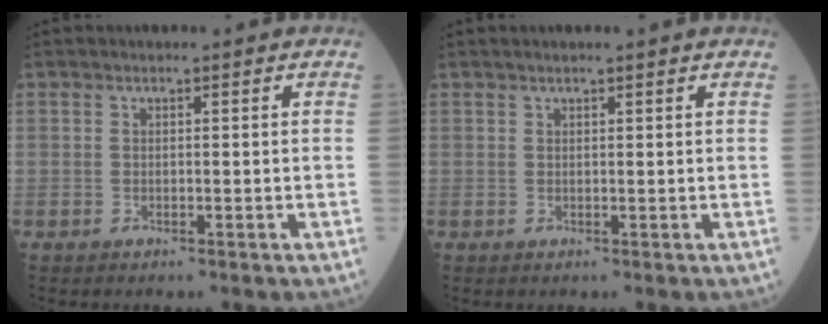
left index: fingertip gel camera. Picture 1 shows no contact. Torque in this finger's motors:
{"motor_torque": [-0.09, 0.12, -0.05, -0.01]}